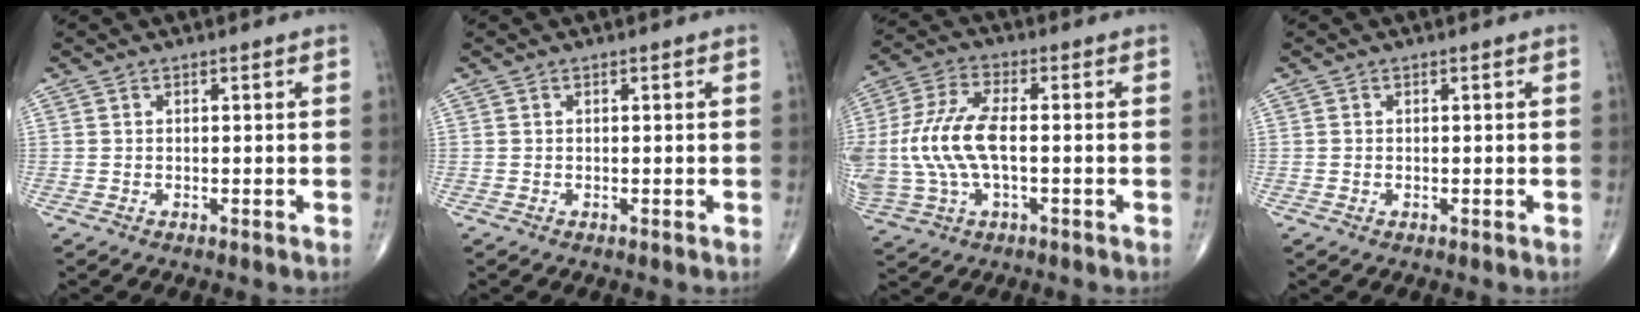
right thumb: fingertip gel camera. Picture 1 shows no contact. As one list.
[{"total": 0.0}, {"total": 14.4, "force": [-0.6, 7.0, 12.5], "torque": [-0.294, 0.018, -0.008]}, {"total": 0.0}]